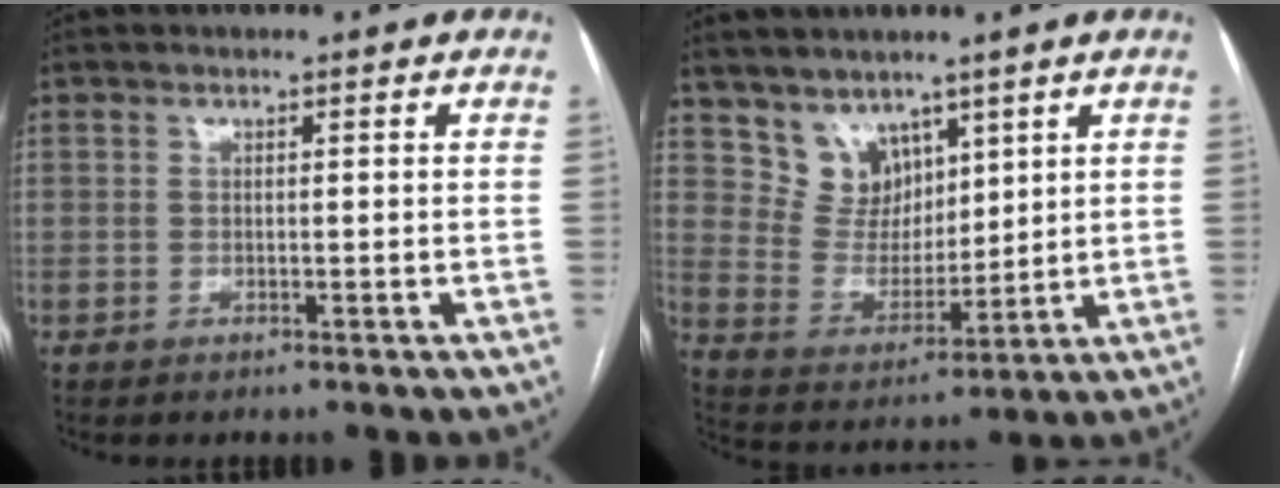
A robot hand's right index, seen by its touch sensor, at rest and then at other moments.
{"total": 7.4, "force": [5.2, 5.1, 1.4], "torque": [-0.032, 0.014, 0.113]}